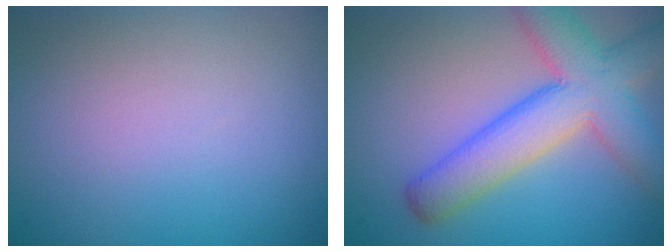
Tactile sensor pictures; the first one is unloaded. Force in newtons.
{"total": 8.1, "press": 8.1, "slide": 0.3}